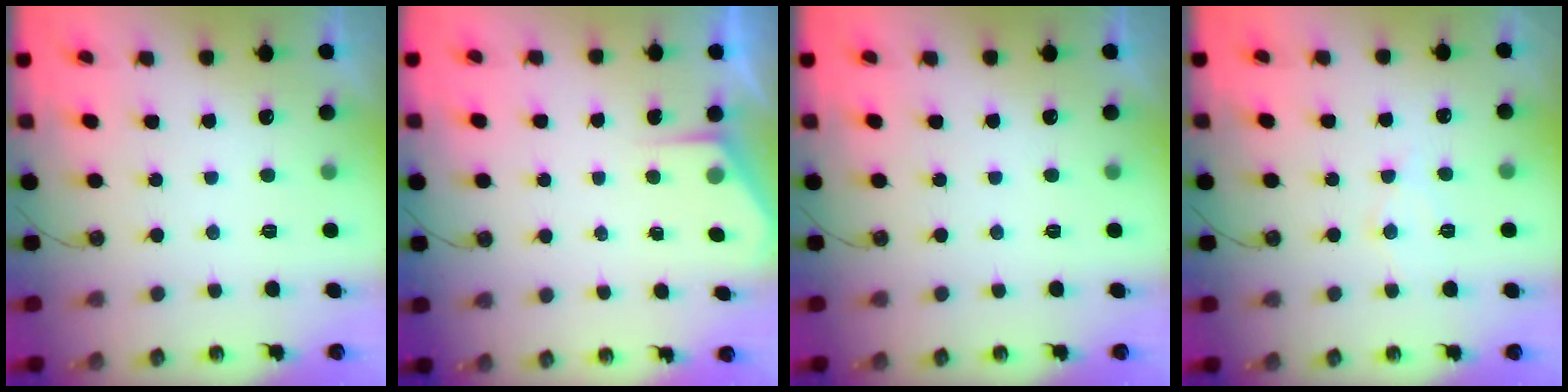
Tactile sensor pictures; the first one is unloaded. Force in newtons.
{"total": 2.1, "press": 2.1, "slide": 0.2}
{"total": 0.0}
{"total": 6.7, "press": 6.6, "slide": 0.8}